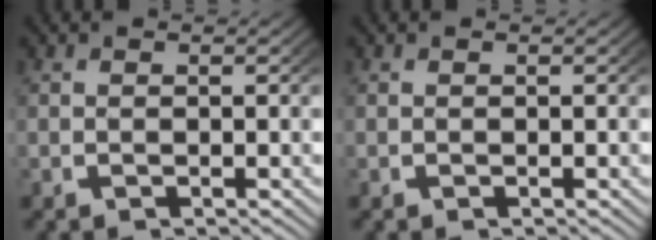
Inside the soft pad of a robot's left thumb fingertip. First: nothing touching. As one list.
[{"total": 0.0}]